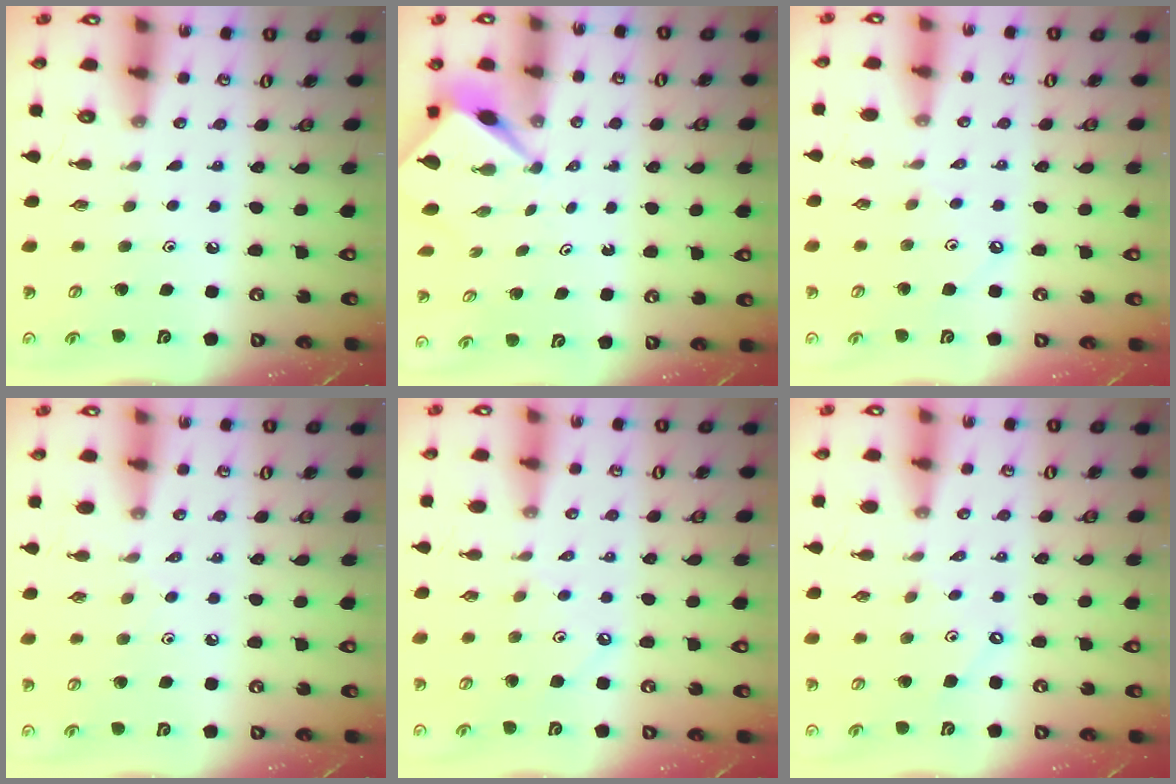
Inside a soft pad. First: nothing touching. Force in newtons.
{"total": 2.5, "press": 2.5, "slide": 0.2}
{"total": 1.0, "press": 0.9, "slide": 0.3}
{"total": 4.9, "press": 4.8, "slide": 0.8}
{"total": 1.6, "press": 1.5, "slide": 0.4}
{"total": 3.4, "press": 3.4, "slide": 0.5}